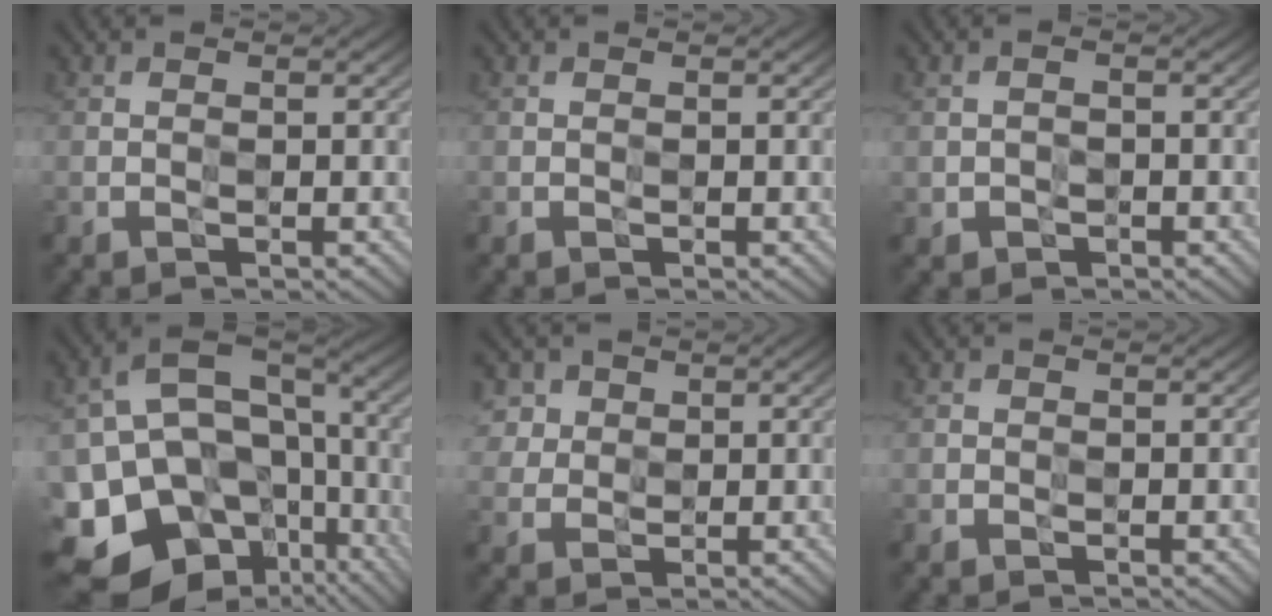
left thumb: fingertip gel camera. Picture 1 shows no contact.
{"total": 0.0}
{"total": 1.4, "force": [-0.7, 1.0, 0.5], "torque": [-0.014, -0.002, -0.014]}
{"total": 19.6, "force": [-7.7, 14.2, 11.1], "torque": [-0.236, -0.021, -0.079]}
{"total": 3.7, "force": [1.9, 3.0, 1.1], "torque": [-0.042, -0.004, 0.047]}
{"total": 0.6, "force": [-0.2, 0.5, -0.1], "torque": [0.005, -0.002, -0.008]}